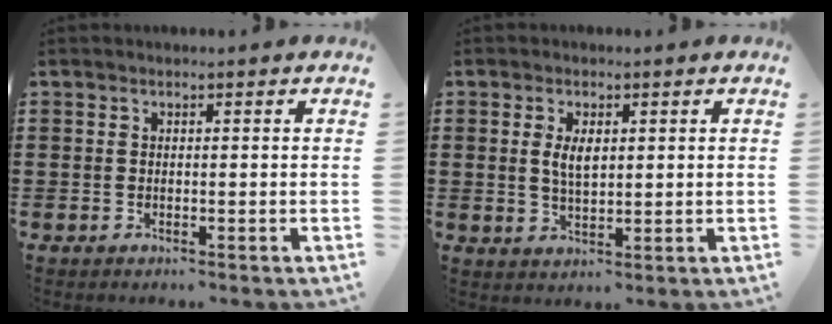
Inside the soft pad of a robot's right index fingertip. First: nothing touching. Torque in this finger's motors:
{"motor_torque": [0.26, 0.26, 0.40, 0.07]}